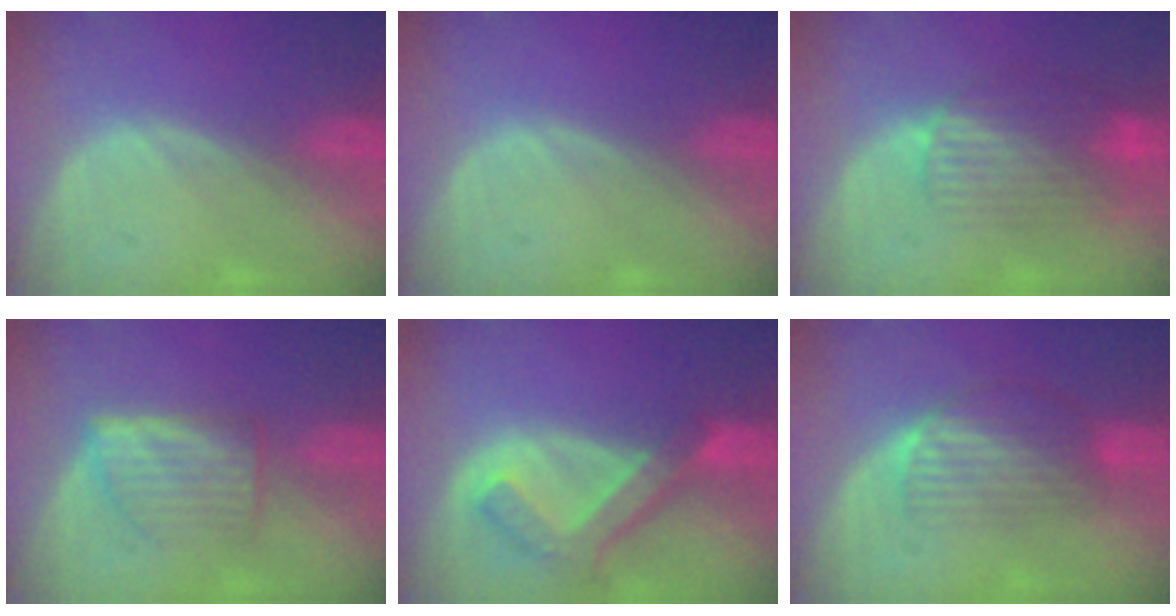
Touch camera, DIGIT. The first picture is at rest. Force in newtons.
{"total": 0.0}
{"total": 8.2, "press": 7.3, "slide": 3.9}
{"total": 5.4, "press": 5.4, "slide": 0.3}
{"total": 7.6, "press": 6.6, "slide": 3.8}
{"total": 6.8, "press": 6.0, "slide": 3.3}